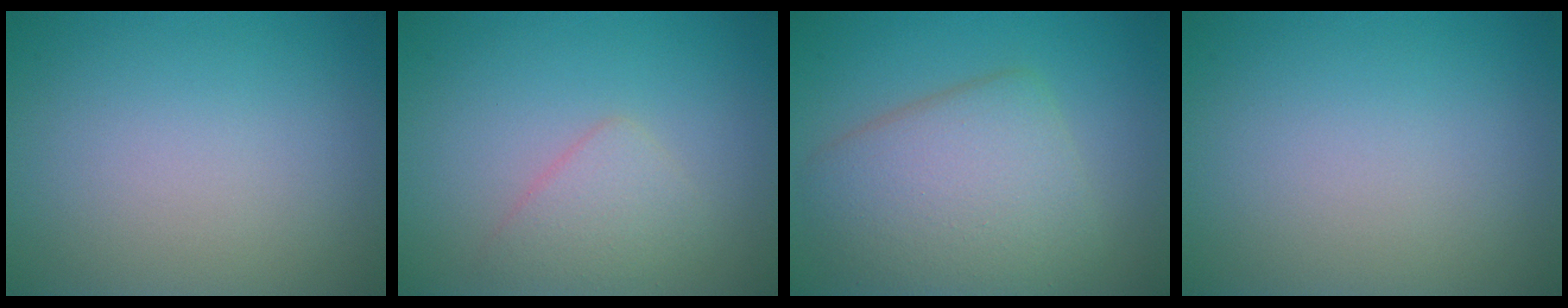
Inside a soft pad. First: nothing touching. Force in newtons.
{"total": 2.2, "press": 2.2, "slide": 0.0}
{"total": 6.7, "press": 6.7, "slide": 0.5}
{"total": 0.0}